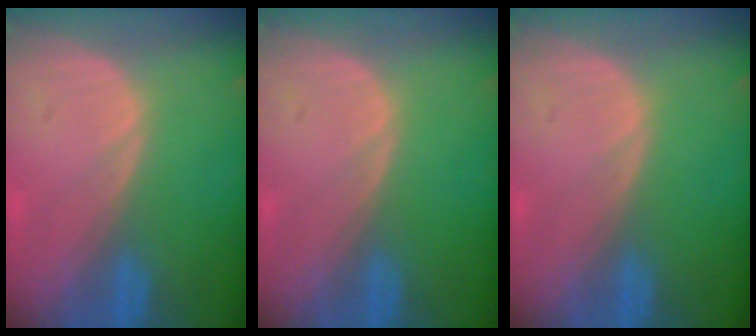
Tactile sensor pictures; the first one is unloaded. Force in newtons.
{"total": 0.0}
{"total": 0.0}